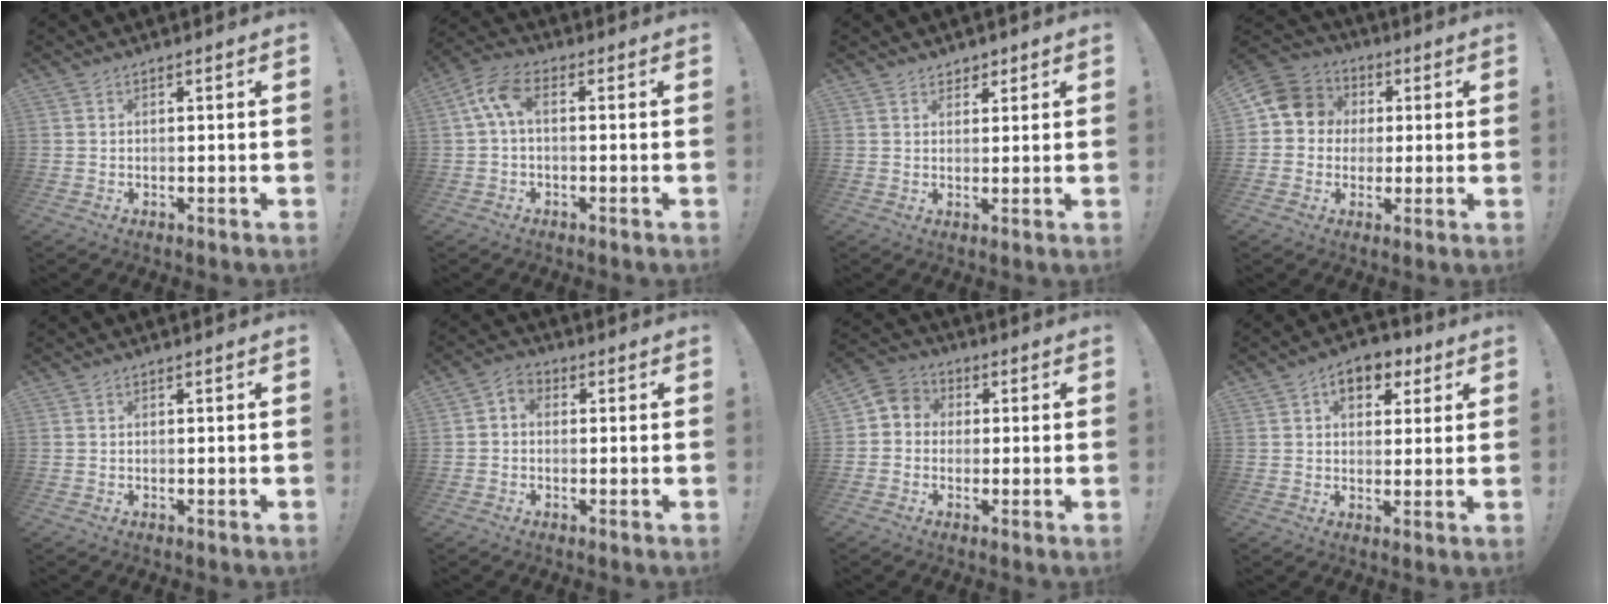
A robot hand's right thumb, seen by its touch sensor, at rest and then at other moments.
{"total": 7.4, "force": [1.0, 3.3, 6.6], "torque": [-0.142, -0.001, 0.019]}
{"total": 3.1, "force": [2.2, 2.1, 0.5], "torque": [0.007, -0.011, 0.038]}
{"total": 10.5, "force": [1.7, 9.4, 4.3], "torque": [-0.074, 0.004, 0.037]}
{"total": 0.0}
{"total": 3.5, "force": [-1.0, 2.7, 2.1], "torque": [-0.044, 0.011, -0.018]}
{"total": 5.5, "force": [-1.0, 5.1, 1.8], "torque": [-0.033, 0.019, -0.016]}
{"total": 8.4, "force": [3.8, 5.7, 4.8], "torque": [-0.060, -0.014, 0.070]}